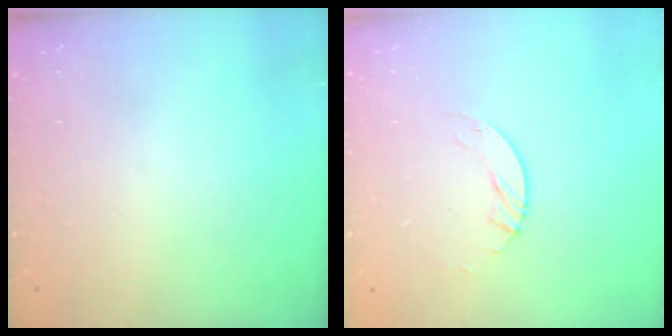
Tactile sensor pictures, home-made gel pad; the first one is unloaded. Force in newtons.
{"total": 4.5, "press": 4.5, "slide": 0.4}